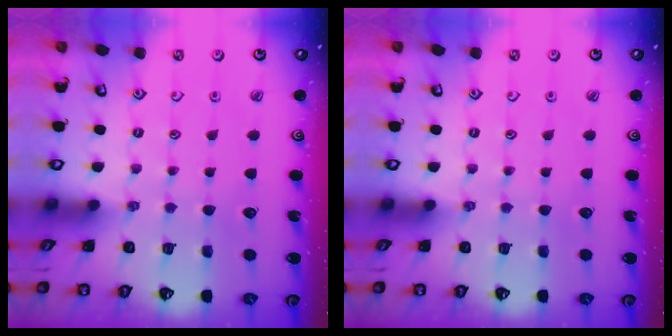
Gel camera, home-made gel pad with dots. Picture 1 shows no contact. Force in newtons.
{"total": 0.0}